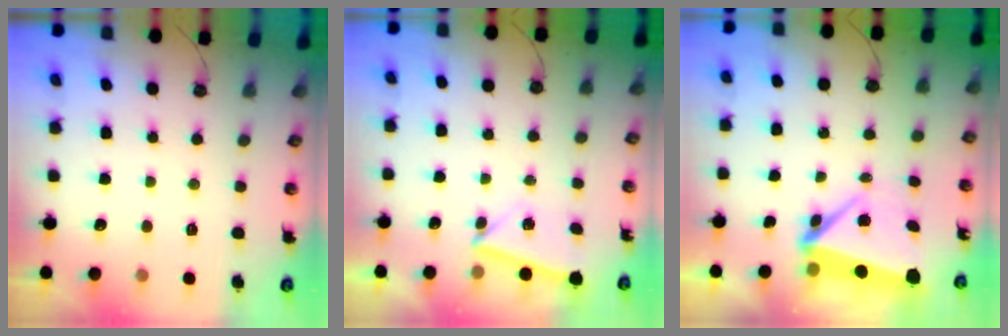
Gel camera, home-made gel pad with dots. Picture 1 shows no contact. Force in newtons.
{"total": 4.4, "press": 3.8, "slide": 2.2}
{"total": 5.7, "press": 5.3, "slide": 2.0}